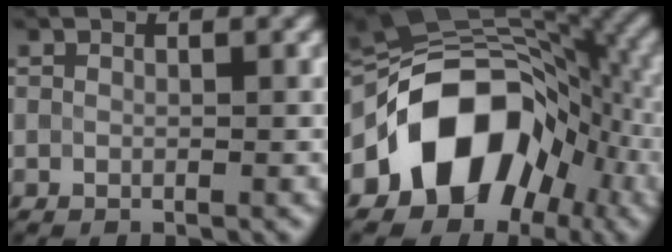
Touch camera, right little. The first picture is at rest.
{"total": 12.1, "force": [-4.4, 8.6, 7.3], "torque": [-0.091, 0.021, -0.082]}